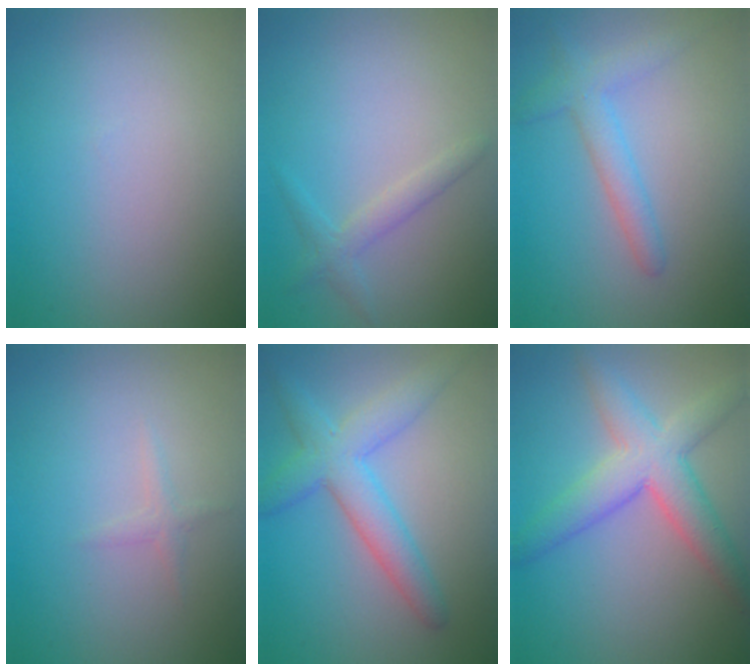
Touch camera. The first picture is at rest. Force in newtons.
{"total": 1.7, "press": 1.7, "slide": 0.1}
{"total": 2.8, "press": 2.8, "slide": 0.3}
{"total": 0.8, "press": 0.8, "slide": 0.1}
{"total": 4.9, "press": 4.9, "slide": 0.3}
{"total": 5.9, "press": 5.9, "slide": 0.2}